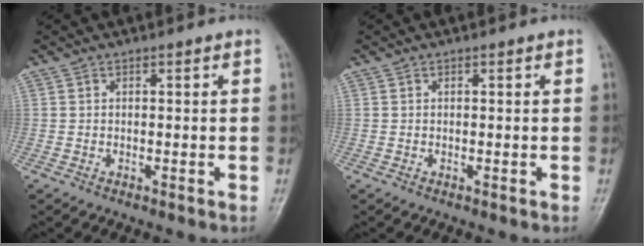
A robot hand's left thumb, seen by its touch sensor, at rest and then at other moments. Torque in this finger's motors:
{"motor_torque": [-0.12, 0.26, -0.06, 0.09, 0.00]}